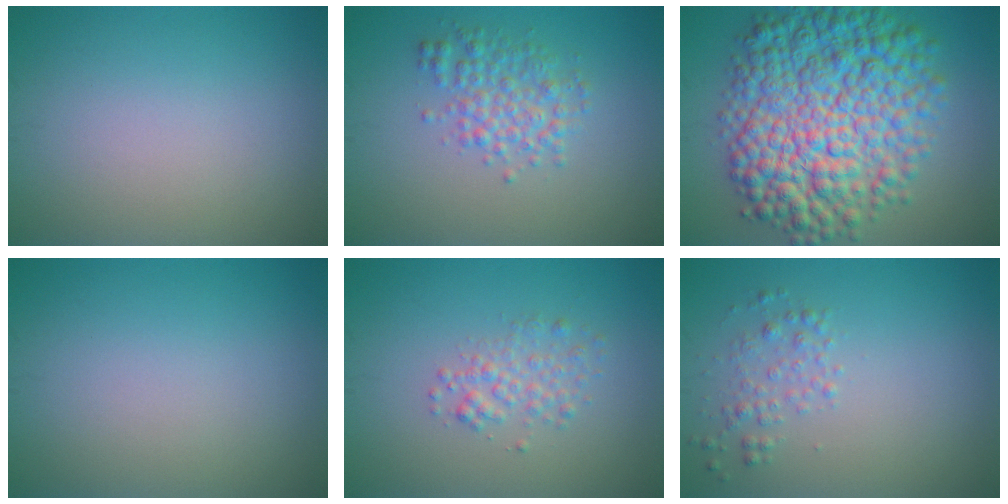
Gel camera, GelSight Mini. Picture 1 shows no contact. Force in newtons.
{"total": 3.3, "press": 3.3, "slide": 0.1}
{"total": 13.0, "press": 13.0, "slide": 0.1}
{"total": 0.0}
{"total": 2.1, "press": 2.1, "slide": 0.1}
{"total": 1.7, "press": 1.7, "slide": 0.1}